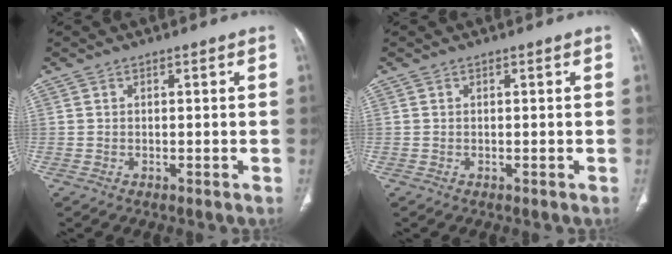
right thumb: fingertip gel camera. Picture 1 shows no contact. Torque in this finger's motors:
{"motor_torque": [0.01, 0.00, -0.10, 0.08, 0.02]}